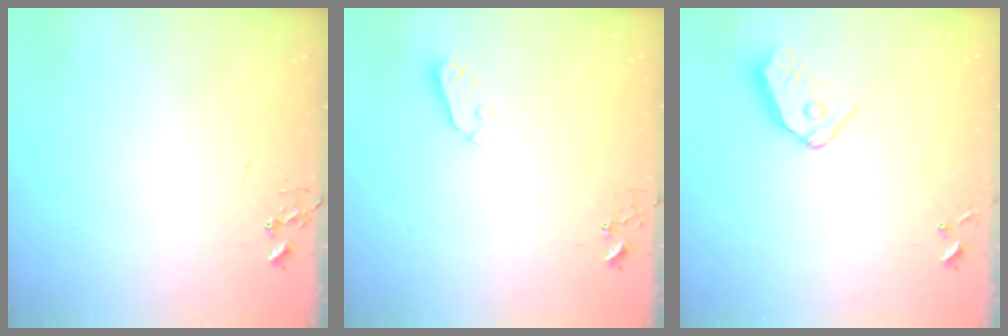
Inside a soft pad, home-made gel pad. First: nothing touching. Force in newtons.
{"total": 3.8, "press": 3.8, "slide": 0.6}
{"total": 9.8, "press": 9.7, "slide": 1.3}